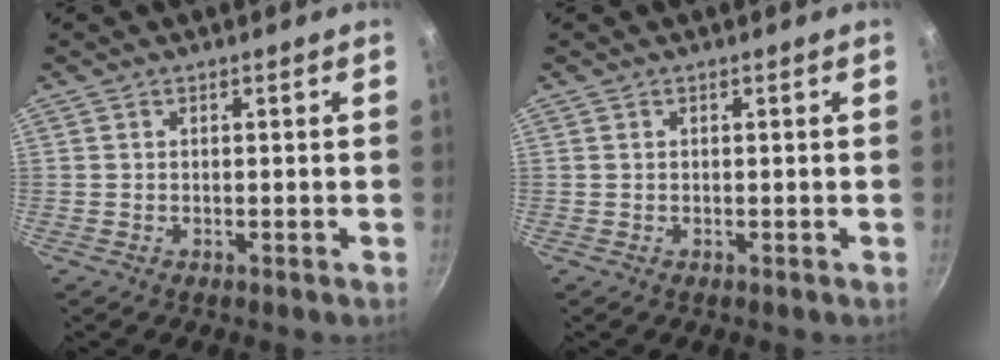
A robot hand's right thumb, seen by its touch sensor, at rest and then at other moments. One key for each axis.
{"total": 0.0}